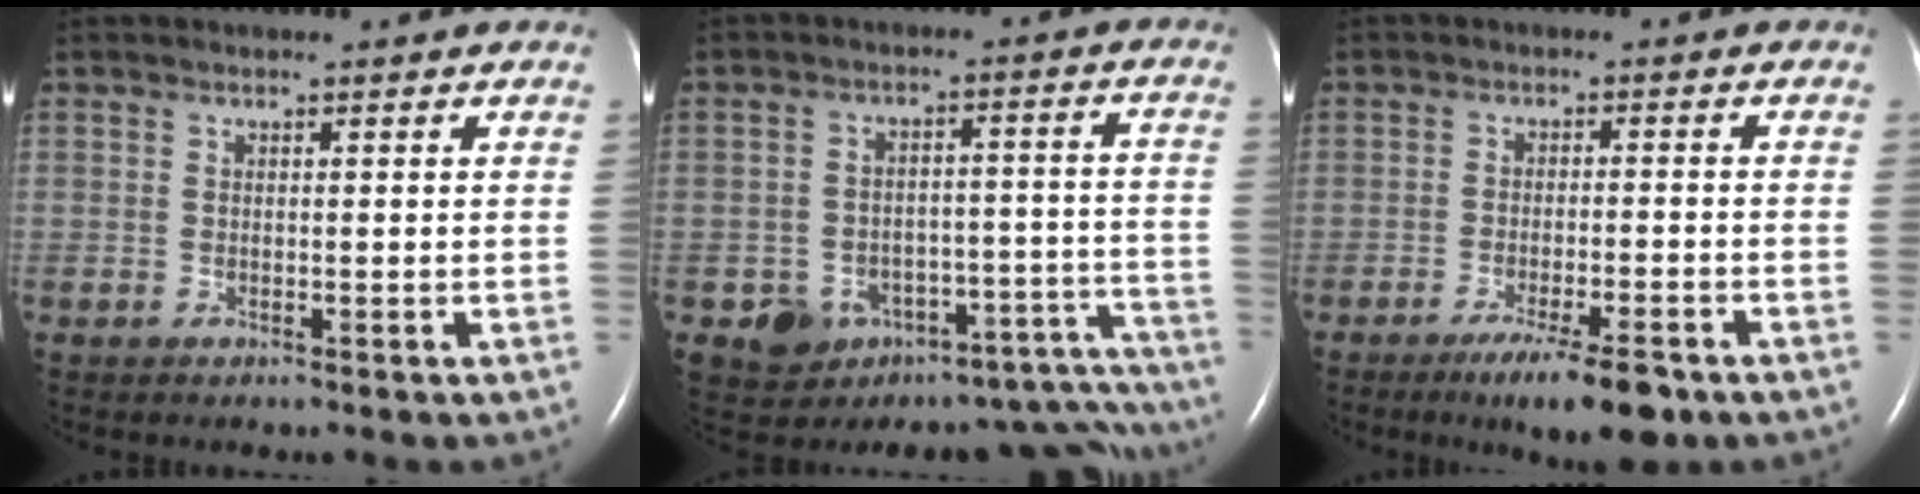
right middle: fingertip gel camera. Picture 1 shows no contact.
{"total": 17.3, "force": [-14.5, 7.5, 5.9], "torque": [-0.031, 0.064, -0.172]}
{"total": 8.1, "force": [-5.4, 1.1, 5.9], "torque": [-0.093, -0.015, -0.084]}